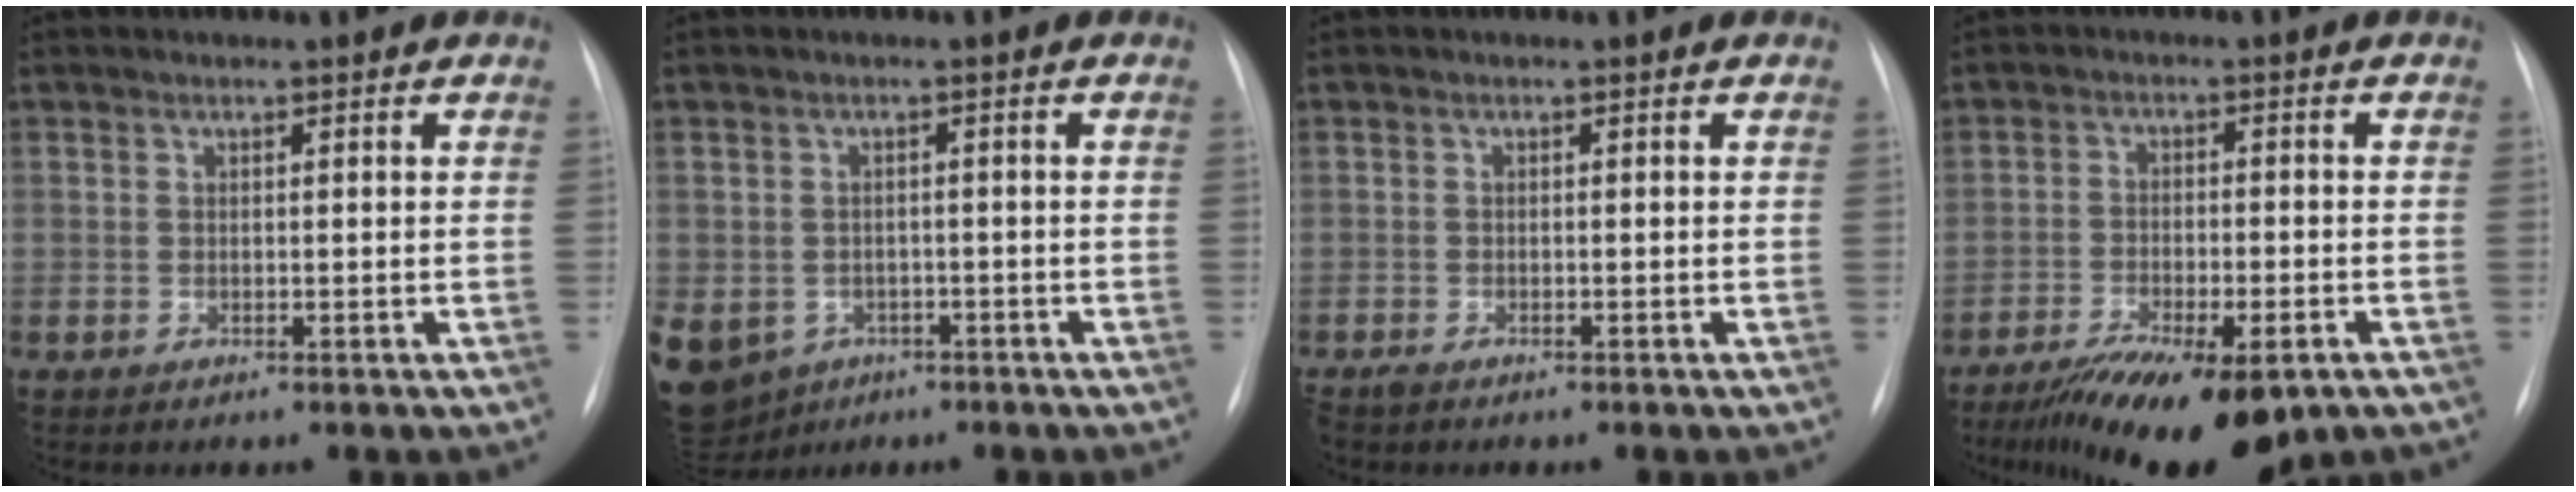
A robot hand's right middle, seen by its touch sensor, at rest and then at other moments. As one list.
[{"total": 18.1, "force": [-8.3, 14.6, 6.9], "torque": [-0.234, -0.005, -0.107]}, {"total": 1.1, "force": [-0.9, 0.4, 0.5], "torque": [-0.014, -0.004, -0.014]}, {"total": 14.5, "force": [-9.5, 4.4, 10.0], "torque": [-0.145, -0.022, -0.144]}]